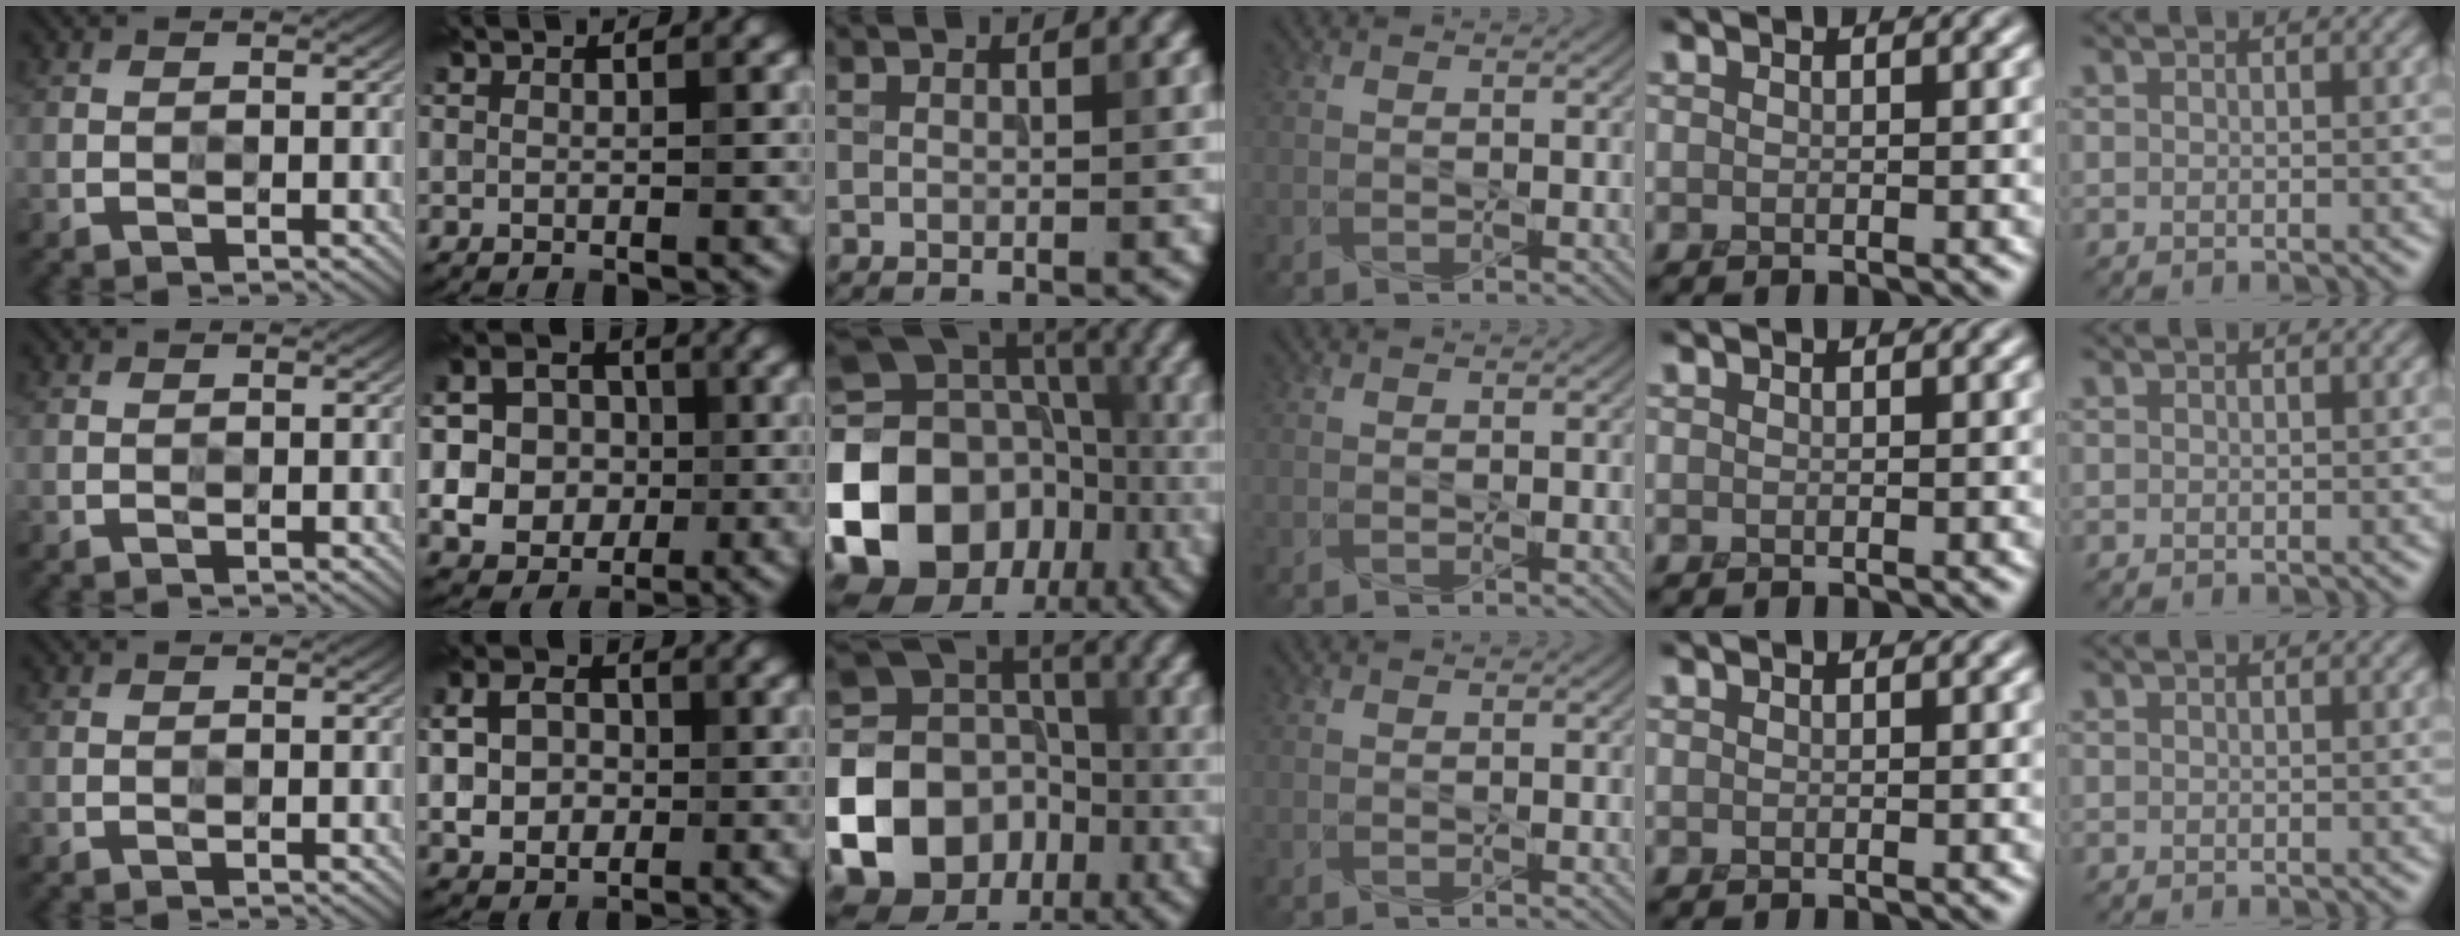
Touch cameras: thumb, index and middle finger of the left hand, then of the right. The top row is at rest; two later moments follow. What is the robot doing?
{"motion": "press", "object": "gel pad"}